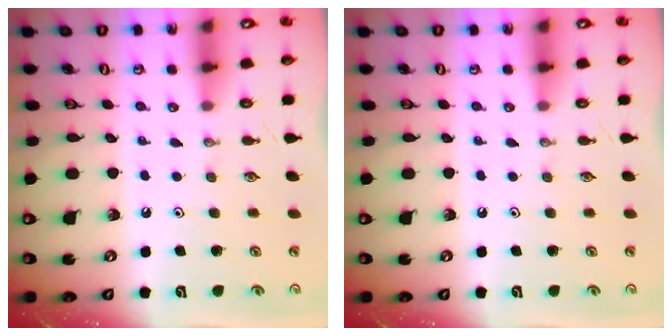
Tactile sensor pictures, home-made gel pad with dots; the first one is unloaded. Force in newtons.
{"total": 0.0}